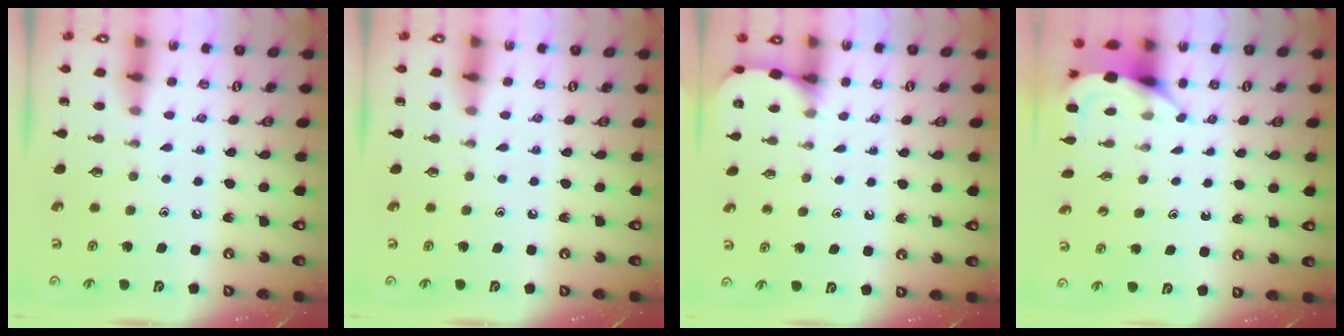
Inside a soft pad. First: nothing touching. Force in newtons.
{"total": 0.0}
{"total": 3.5, "press": 3.4, "slide": 0.3}
{"total": 4.7, "press": 4.7, "slide": 0.5}